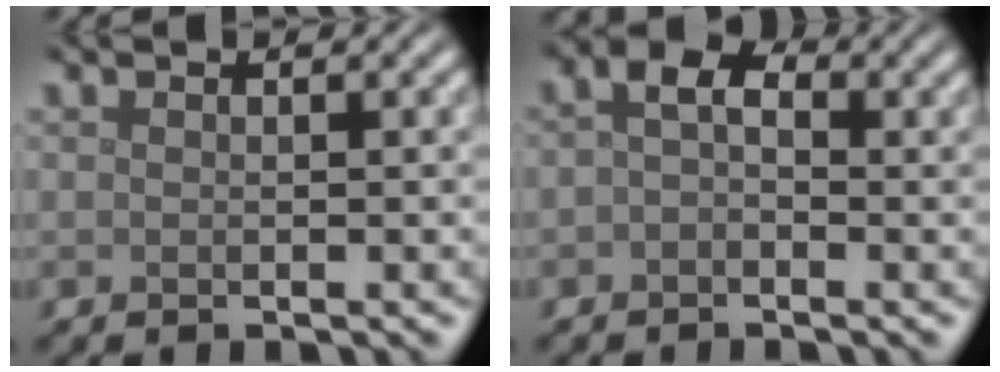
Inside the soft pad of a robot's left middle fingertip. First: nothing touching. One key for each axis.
{"total": 2.8, "fx": 0.3, "fy": 1.7, "fz": 2.1, "tx": -0.038, "ty": 0.009, "tz": -0.007}